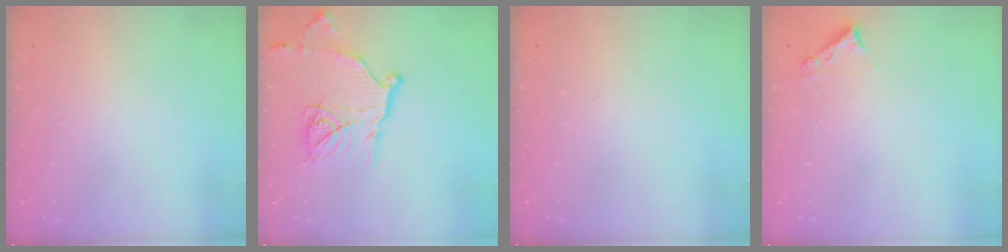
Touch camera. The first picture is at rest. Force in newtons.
{"total": 15.2, "press": 15.2, "slide": 1.1}
{"total": 0.0}
{"total": 4.5, "press": 4.4, "slide": 0.5}